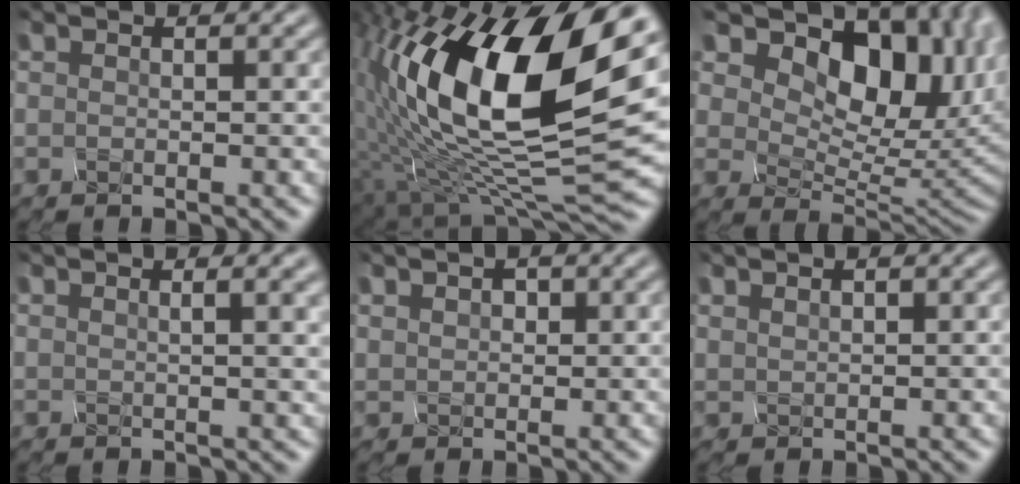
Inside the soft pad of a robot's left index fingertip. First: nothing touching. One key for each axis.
{"total": 18.1, "fx": 1.7, "fy": 7.1, "fz": 16.6, "tx": -0.318, "ty": 0.001, "tz": 0.031}
{"total": 13.3, "fx": 5.1, "fy": 8.5, "fz": 8.9, "tx": -0.133, "ty": 0.007, "tz": 0.099}
{"total": 3.8, "fx": 2.2, "fy": 1.2, "fz": 2.8, "tx": -0.021, "ty": 0.025, "tz": 0.011}
{"total": 1.2, "fx": 0.5, "fy": 0.8, "fz": 0.7, "tx": -0.030, "ty": 0.003, "tz": 0.028}
{"total": 0.7, "fx": 0.6, "fy": 0.0, "fz": 0.3, "tx": -0.012, "ty": 0.003, "tz": 0.021}